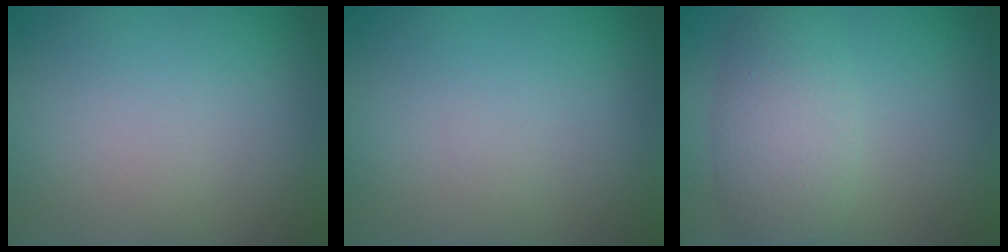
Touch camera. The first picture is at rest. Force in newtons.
{"total": 0.0}
{"total": 4.5, "press": 4.5, "slide": 0.2}